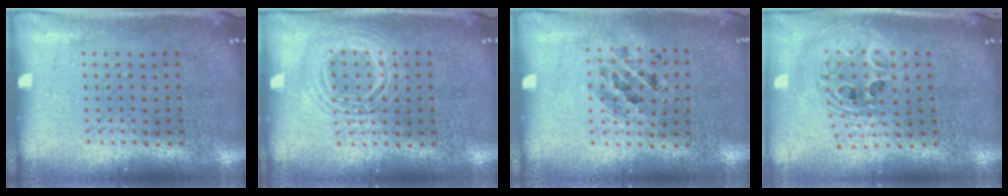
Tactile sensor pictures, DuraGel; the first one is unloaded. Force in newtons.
{"total": 2.5, "press": 2.5, "slide": 0.3}
{"total": 0.9, "press": 0.9, "slide": 0.3}
{"total": 2.4, "press": 1.9, "slide": 1.4}